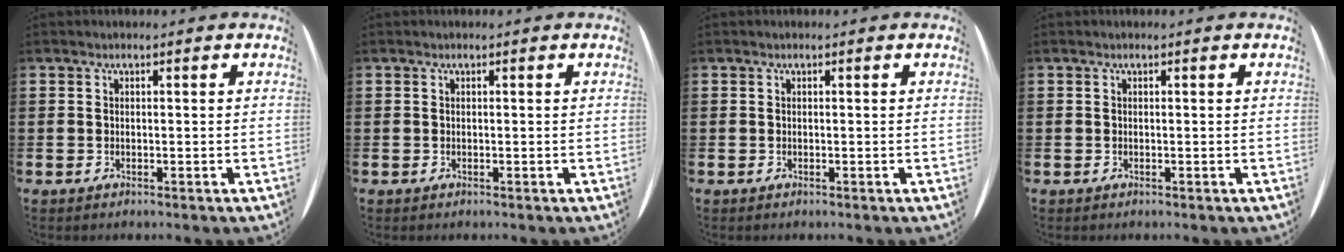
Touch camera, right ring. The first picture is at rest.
{"total": 0.0}
{"total": 0.0}
{"total": 0.0}